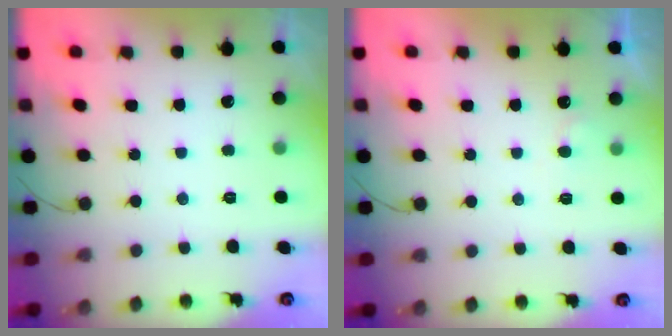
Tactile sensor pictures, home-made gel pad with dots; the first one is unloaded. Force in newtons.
{"total": 3.7, "press": 3.7, "slide": 0.3}